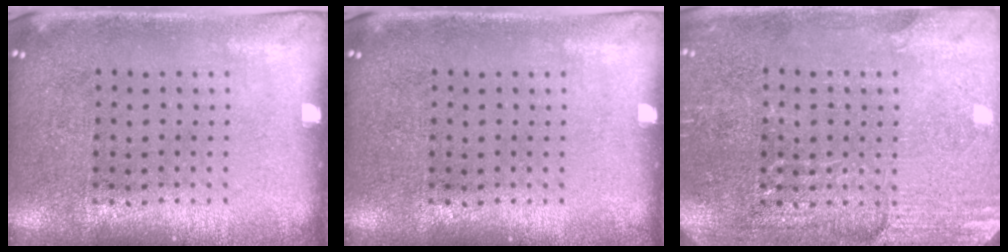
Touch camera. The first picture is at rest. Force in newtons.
{"total": 0.0}
{"total": 2.9, "press": 2.8, "slide": 0.3}